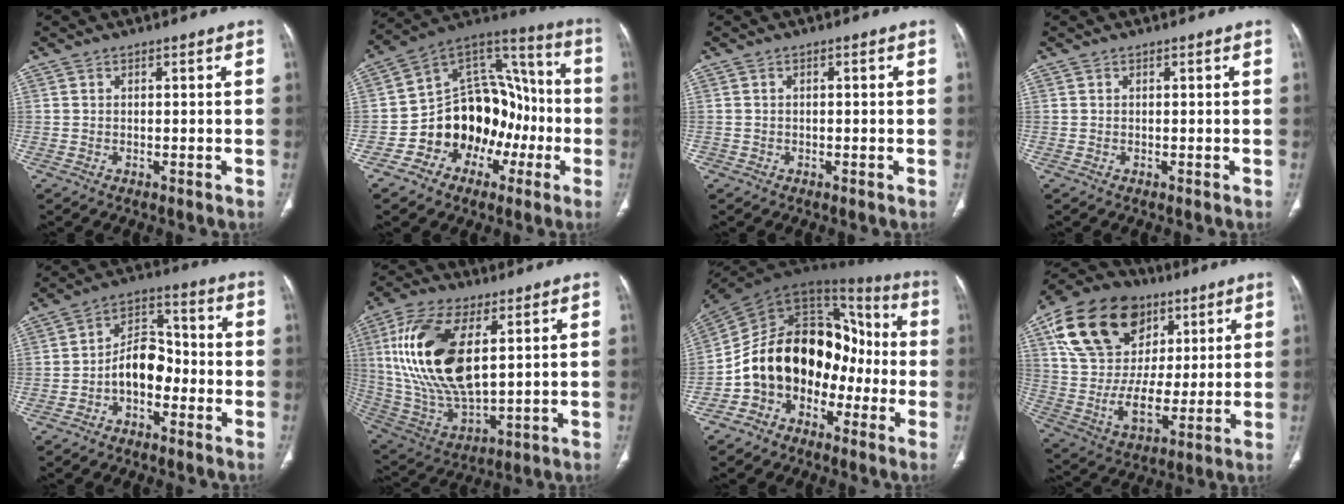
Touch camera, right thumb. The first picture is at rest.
{"total": 19.8, "force": [-5.5, 14.8, 11.9], "torque": [-0.117, 0.090, -0.081]}
{"total": 0.6, "force": [-0.1, 0.4, 0.3], "torque": [0.001, 0.002, -0.002]}
{"total": 0.0}
{"total": 8.8, "force": [-2.7, 5.7, 6.2], "torque": [-0.077, 0.045, -0.058]}
{"total": 21.5, "force": [5.3, 10.1, 18.2], "torque": [-0.374, -0.022, 0.105]}
{"total": 19.5, "force": [-5.4, 14.4, 12.1], "torque": [-0.161, 0.099, -0.095]}
{"total": 24.8, "force": [10.7, 17.0, 14.5], "torque": [-0.251, -0.004, 0.193]}